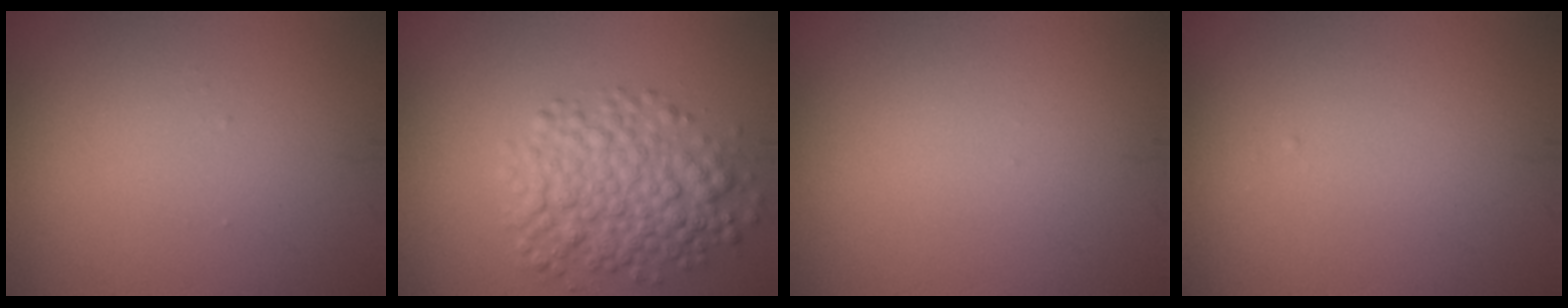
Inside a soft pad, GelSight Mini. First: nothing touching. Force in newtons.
{"total": 5.7, "press": 5.7, "slide": 0.1}
{"total": 0.0}
{"total": 0.0}